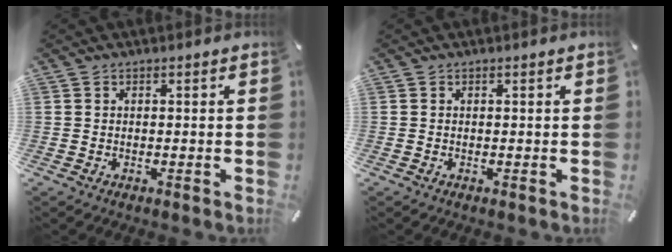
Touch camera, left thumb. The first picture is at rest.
{"total": 0.0}